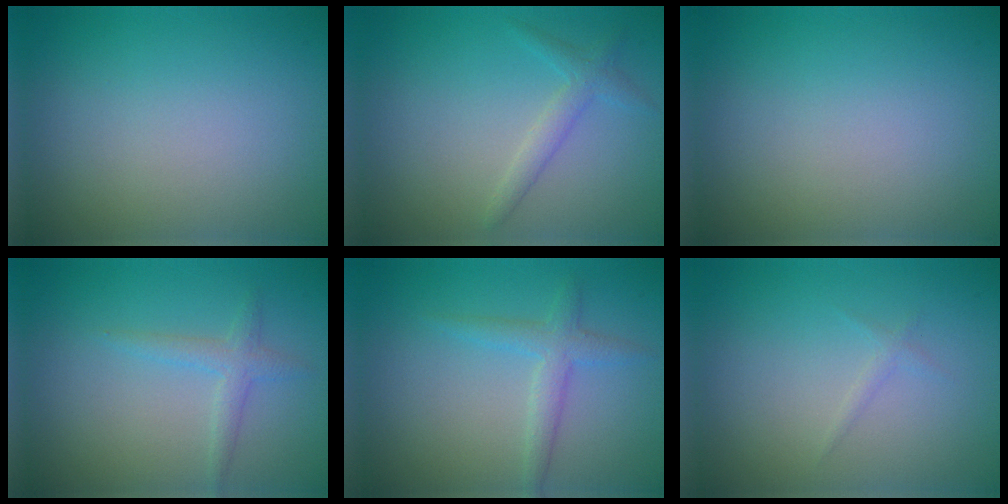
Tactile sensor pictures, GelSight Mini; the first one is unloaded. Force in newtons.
{"total": 1.7, "press": 1.7, "slide": 0.1}
{"total": 0.0}
{"total": 1.7, "press": 1.7, "slide": 0.0}
{"total": 2.3, "press": 2.3, "slide": 0.1}
{"total": 1.2, "press": 1.2, "slide": 0.2}